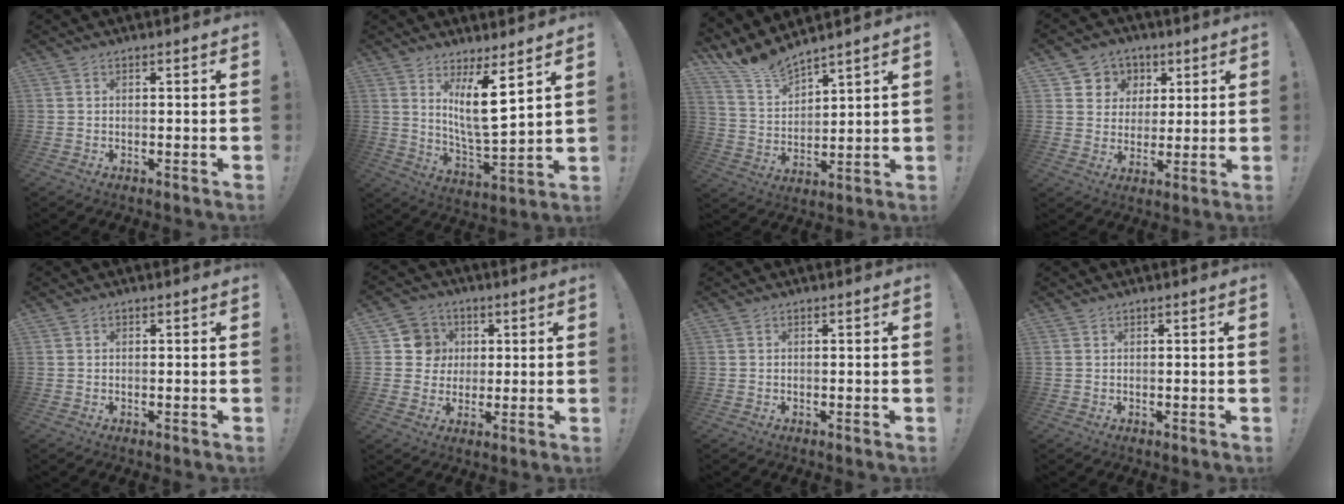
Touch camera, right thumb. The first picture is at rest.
{"total": 12.0, "force": [5.8, 2.1, 10.3], "torque": [-0.172, -0.046, 0.093]}
{"total": 9.3, "force": [9.0, 1.6, 1.9], "torque": [-0.065, -0.071, 0.168]}
{"total": 7.6, "force": [2.2, 7.2, 1.1], "torque": [-0.010, -0.019, 0.044]}
{"total": 0.0}
{"total": 9.3, "force": [1.7, 8.9, 1.9], "torque": [-0.015, -0.006, 0.037]}
{"total": 0.0}
{"total": 0.0}